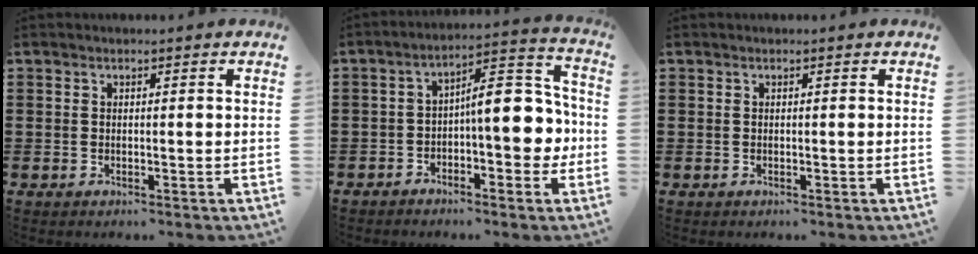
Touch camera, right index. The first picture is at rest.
{"total": 9.2, "force": [-0.2, 3.7, 8.4], "torque": [-0.110, -0.010, -0.014]}
{"total": 0.0}